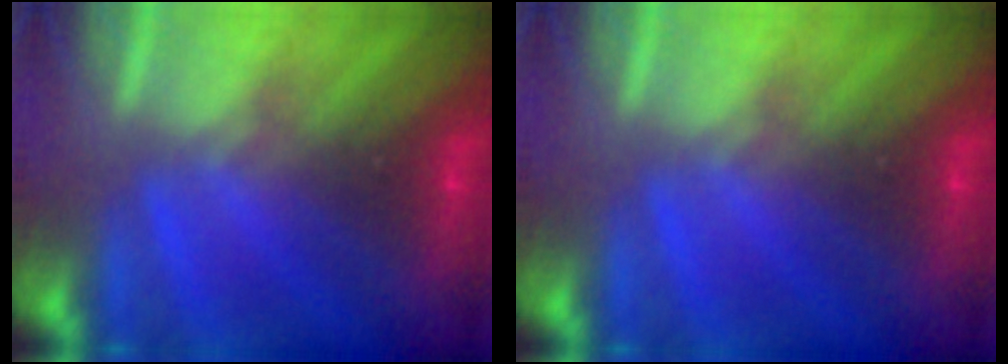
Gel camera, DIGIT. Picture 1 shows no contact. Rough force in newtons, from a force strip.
{"total": 0.0}